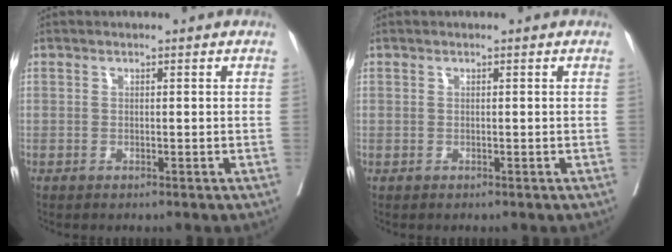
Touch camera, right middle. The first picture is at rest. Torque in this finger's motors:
{"motor_torque": [-0.45, -1.49, 0.05, 0.00]}